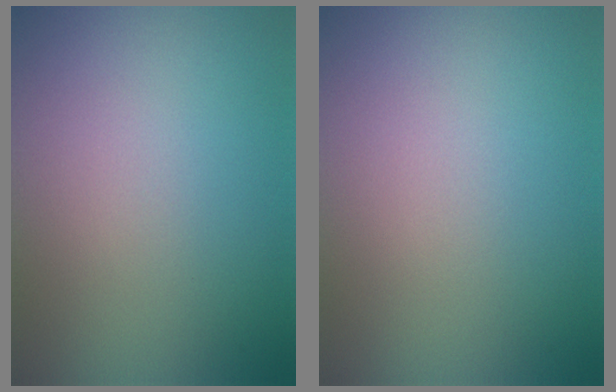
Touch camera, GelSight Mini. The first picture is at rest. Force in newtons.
{"total": 0.0}